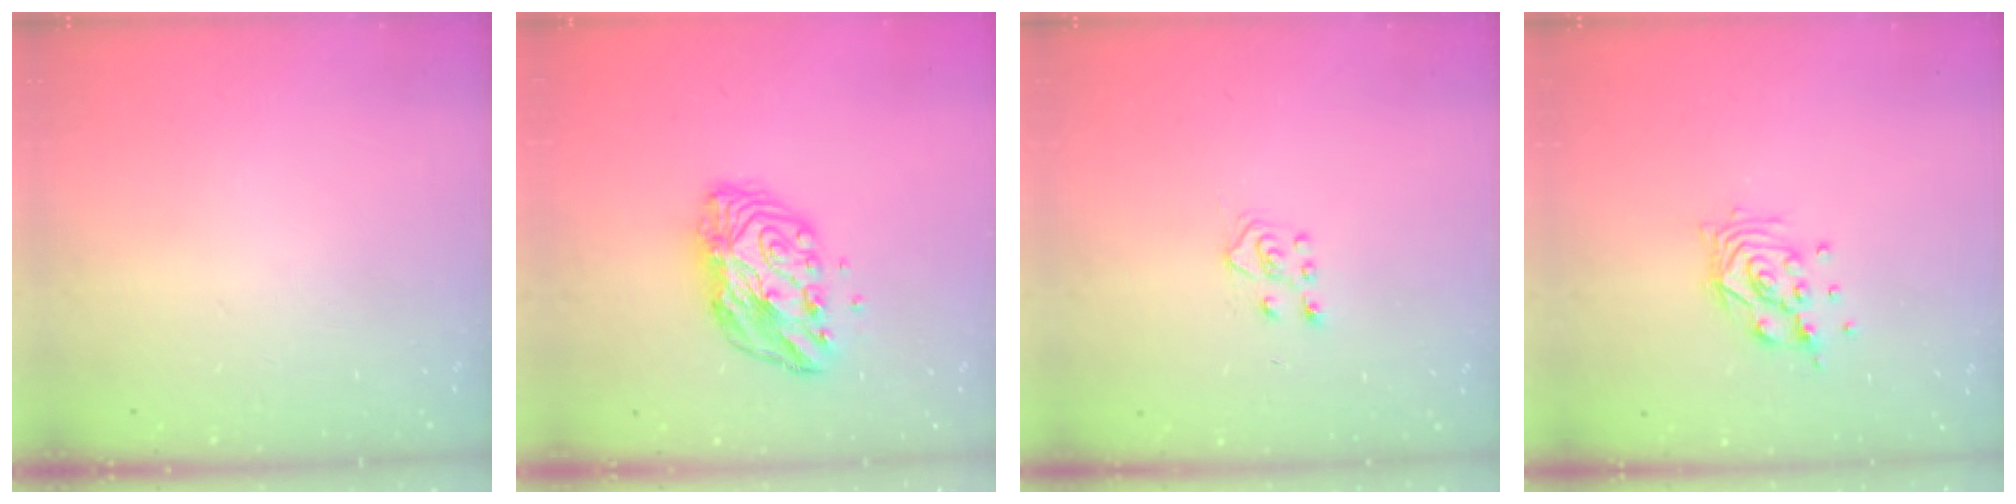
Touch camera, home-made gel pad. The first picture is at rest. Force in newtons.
{"total": 11.2, "press": 11.2, "slide": 0.9}
{"total": 6.1, "press": 6.1, "slide": 0.5}
{"total": 9.6, "press": 9.5, "slide": 1.2}